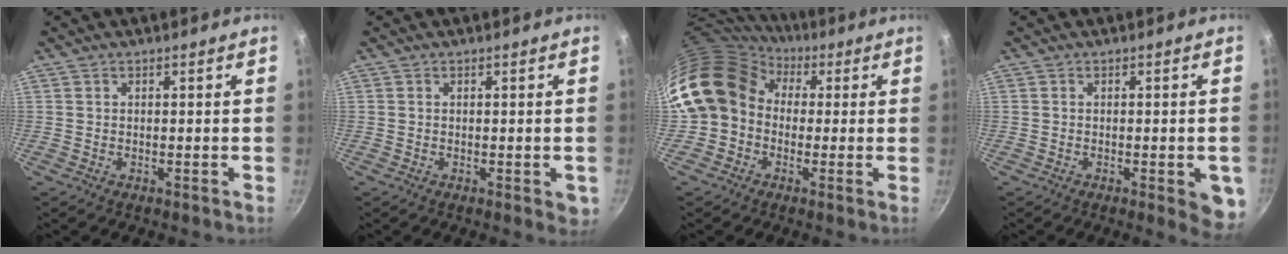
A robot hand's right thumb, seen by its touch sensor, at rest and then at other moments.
{"total": 2.5, "force": [-0.4, 1.2, 2.1], "torque": [-0.018, -0.006, -0.004]}
{"total": 13.1, "force": [1.7, 11.1, 6.8], "torque": [-0.102, 0.024, 0.008]}
{"total": 5.7, "force": [-1.8, 1.8, 5.1], "torque": [-0.044, 0.000, -0.021]}